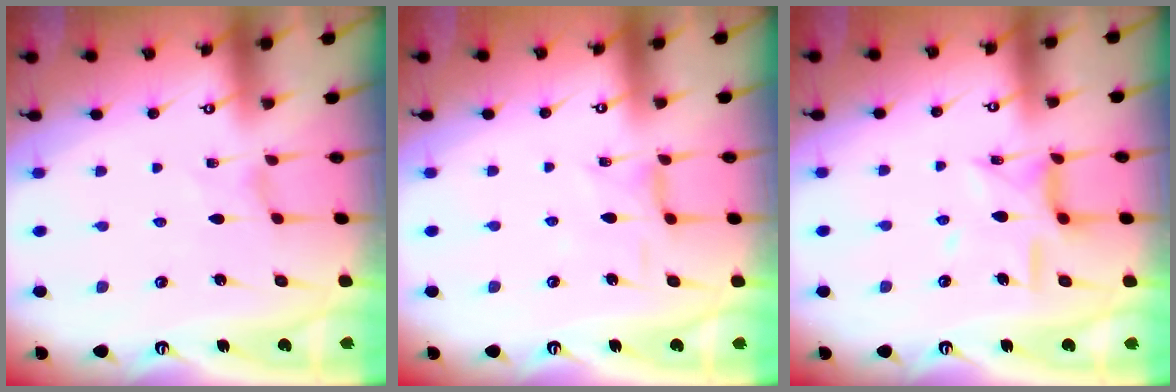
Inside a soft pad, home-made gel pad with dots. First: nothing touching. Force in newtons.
{"total": 1.7, "press": 1.7, "slide": 0.4}
{"total": 10.8, "press": 10.7, "slide": 0.9}